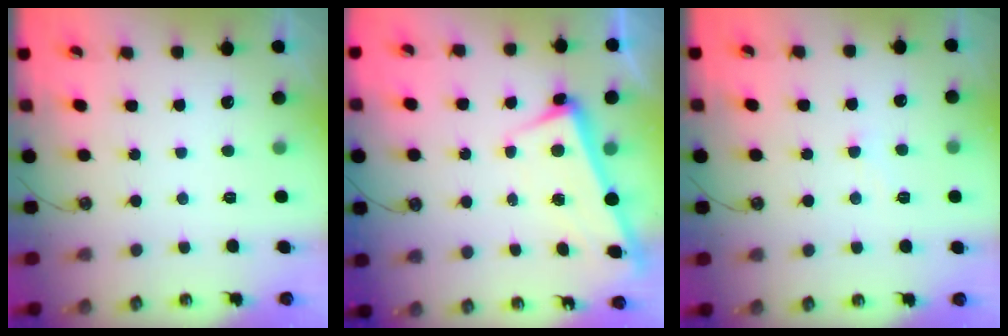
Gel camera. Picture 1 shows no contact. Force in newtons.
{"total": 2.5, "press": 2.4, "slide": 0.6}
{"total": 2.4, "press": 2.4, "slide": 0.5}